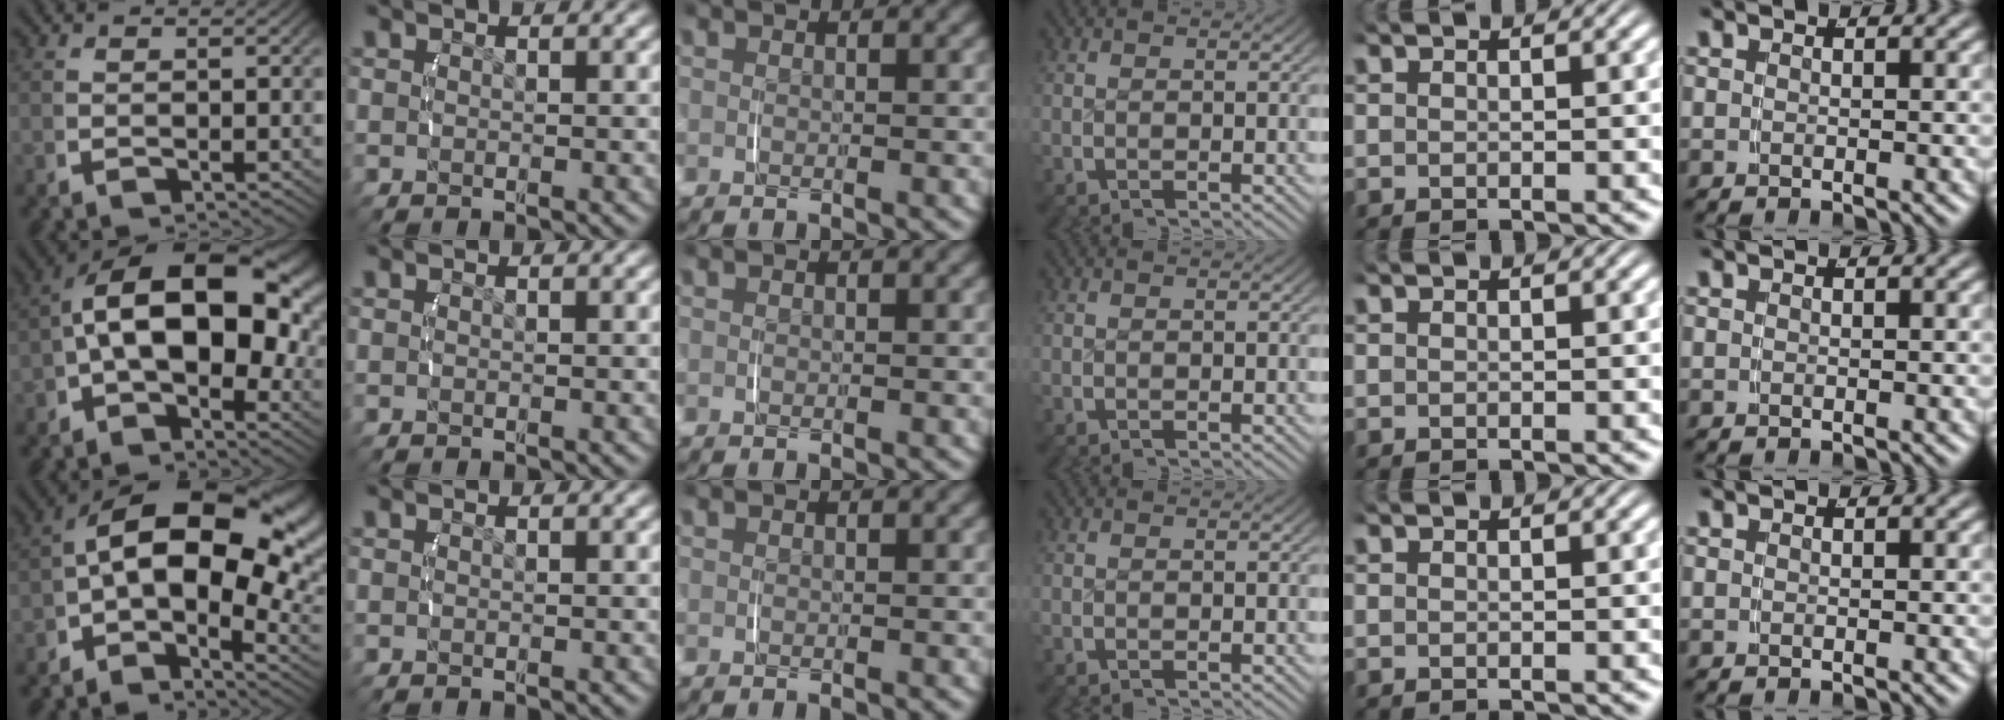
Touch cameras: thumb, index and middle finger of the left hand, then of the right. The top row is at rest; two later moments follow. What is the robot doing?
{"motion": "lift_and_place", "object": "camera"}